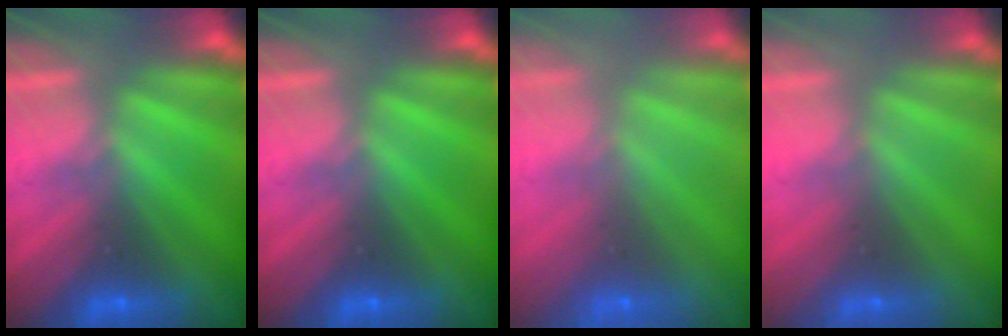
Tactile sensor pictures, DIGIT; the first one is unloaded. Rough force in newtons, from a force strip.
{"total": 0.0}
{"total": 8.8}
{"total": 2.8}